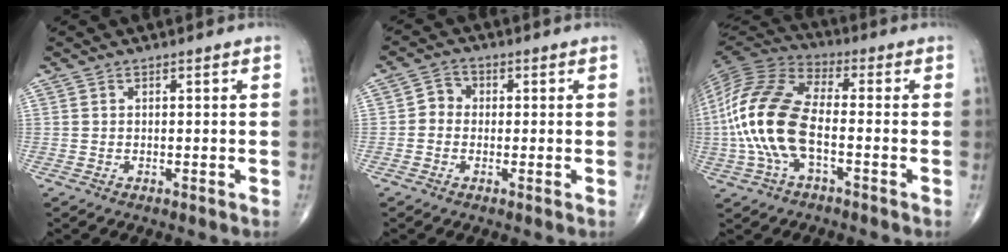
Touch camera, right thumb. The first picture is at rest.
{"total": 3.3, "force": [-0.2, 2.9, 1.5], "torque": [-0.005, 0.011, -0.015]}
{"total": 17.2, "force": [-2.8, 8.5, 14.7], "torque": [-0.316, 0.032, -0.059]}